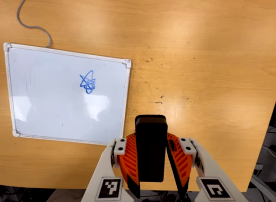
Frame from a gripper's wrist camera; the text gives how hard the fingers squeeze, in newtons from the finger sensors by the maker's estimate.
{"total": 6.3, "left": 4.9, "right": 7.8}